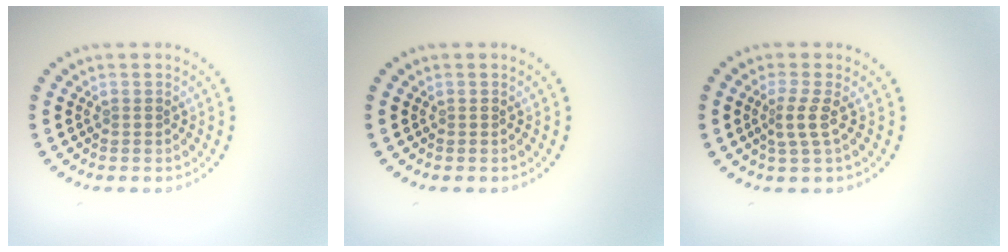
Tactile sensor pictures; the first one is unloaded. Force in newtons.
{"total": 0.0}
{"total": 2.0, "press": 1.4, "slide": 1.5}